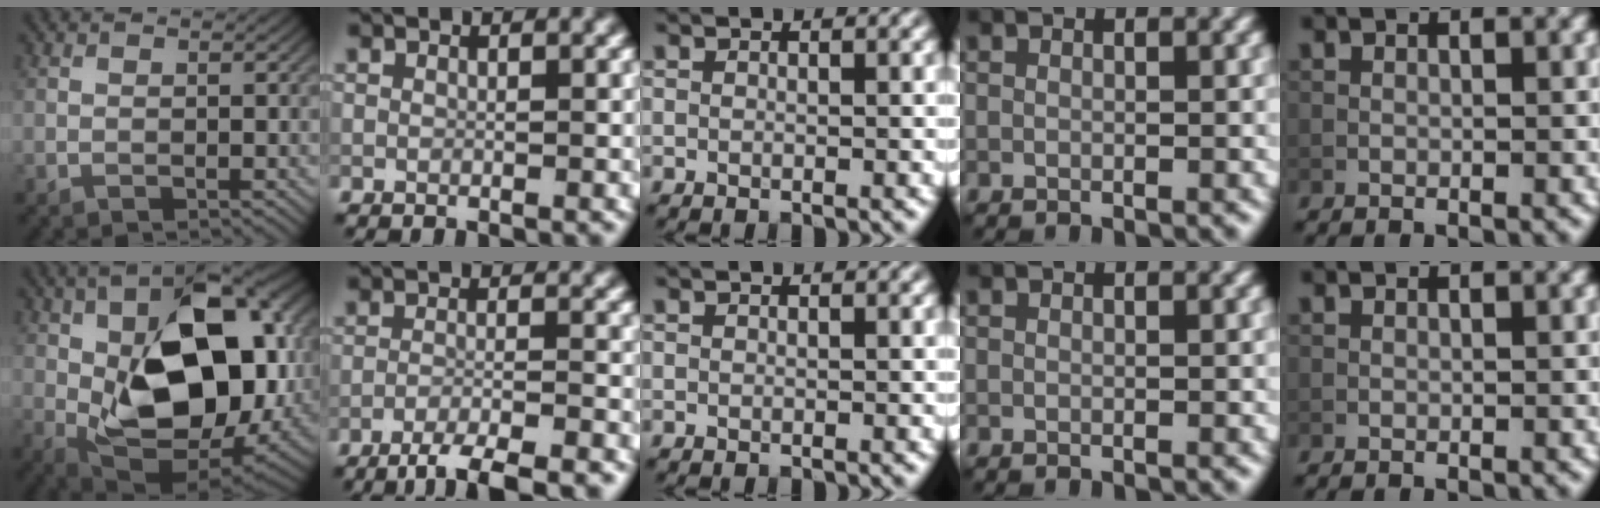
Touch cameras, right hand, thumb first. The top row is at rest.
{"thumb": {"total": 19.9, "force": [1.8, 11.5, 16.2], "torque": [-0.258, -0.005, 0.024]}, "index": {"total": 5.2, "force": [-4.1, 0.7, 3.2], "torque": [-0.050, 0.000, -0.075]}}